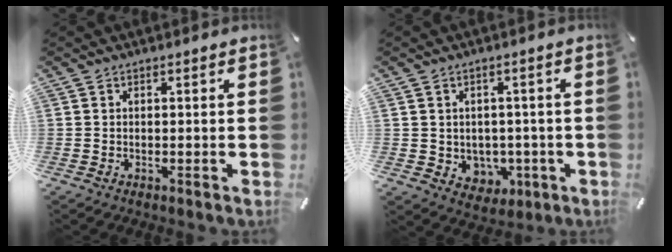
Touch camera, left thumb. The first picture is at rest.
{"total": 5.3, "force": [1.3, 5.1, 0.6], "torque": [-0.003, -0.014, 0.026]}